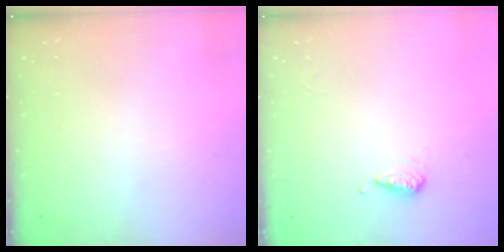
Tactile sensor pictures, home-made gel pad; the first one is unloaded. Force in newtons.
{"total": 5.2, "press": 5.1, "slide": 0.9}